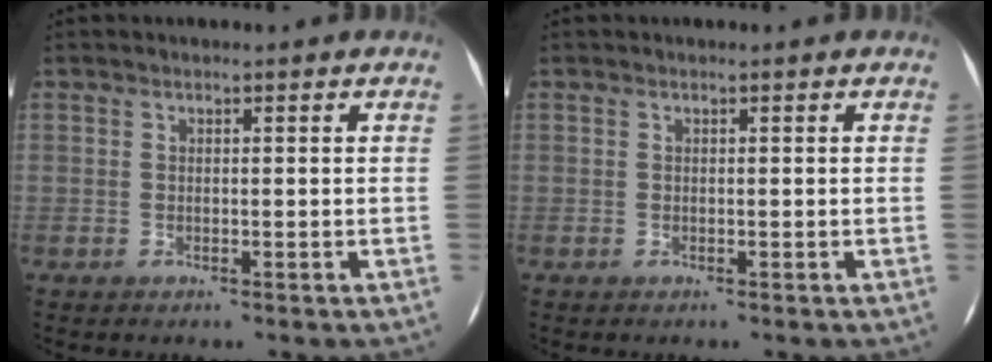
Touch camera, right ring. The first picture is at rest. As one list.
[{"total": 0.0}]